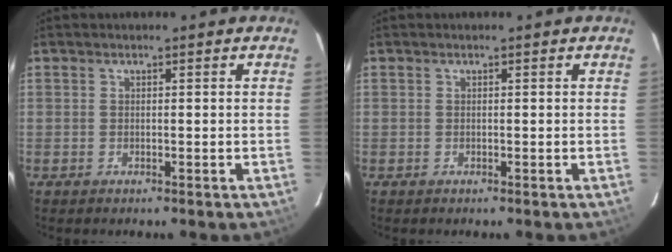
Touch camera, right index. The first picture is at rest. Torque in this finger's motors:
{"motor_torque": [0.00, 0.00, 0.01, 0.00]}